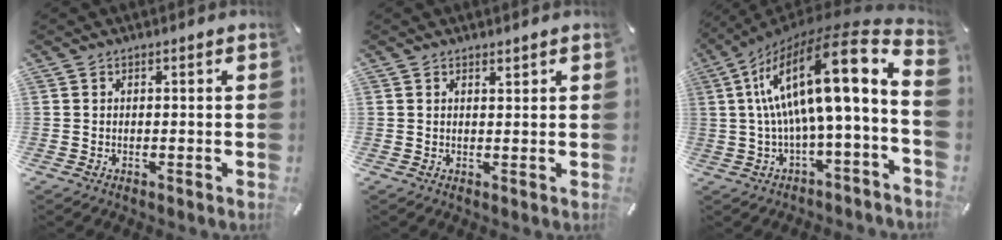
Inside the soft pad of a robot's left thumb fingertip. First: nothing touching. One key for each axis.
{"total": 1.1, "fx": 1.0, "fy": 0.4, "fz": 0.3, "tx": 0.000, "ty": -0.005, "tz": 0.018}
{"total": 21.0, "fx": 4.6, "fy": 5.3, "fz": 19.8, "tx": -0.345, "ty": -0.043, "tz": 0.070}